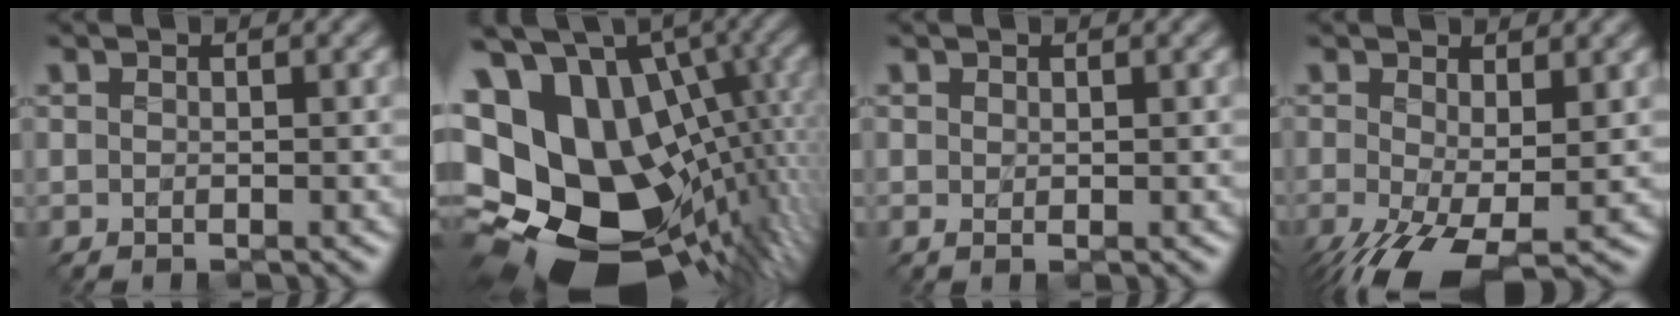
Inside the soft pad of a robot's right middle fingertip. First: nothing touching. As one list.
[{"total": 20.1, "force": [0.1, 14.7, 13.7], "torque": [-0.261, 0.022, 0.002]}, {"total": 0.0}, {"total": 6.6, "force": [-2.7, 2.2, 5.6], "torque": [-0.130, -0.027, -0.037]}]